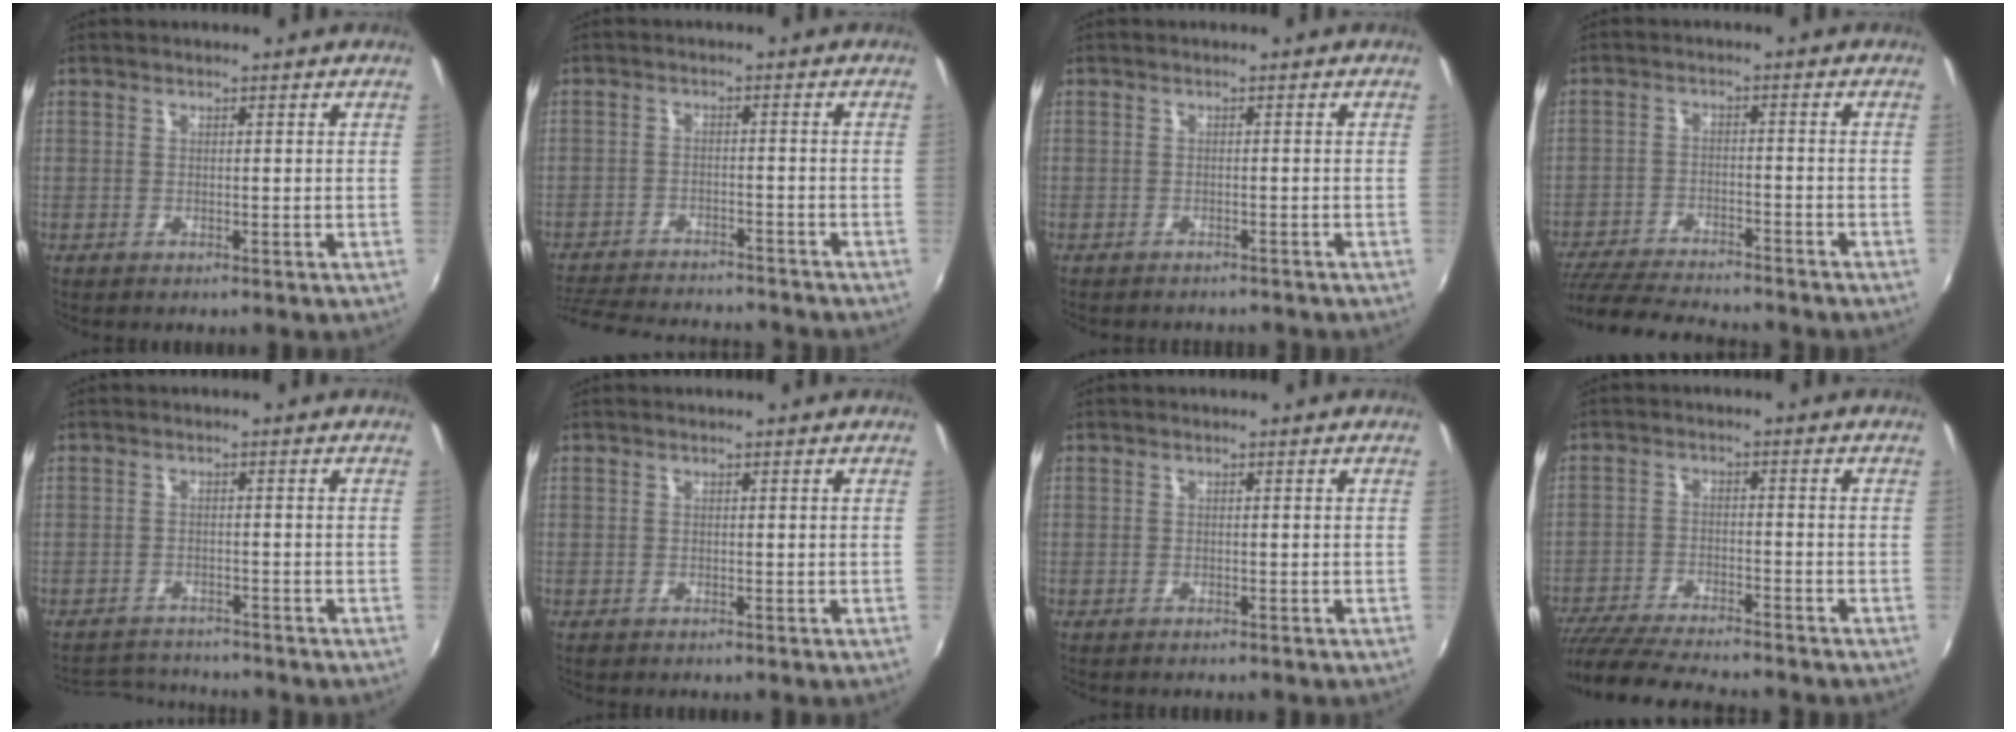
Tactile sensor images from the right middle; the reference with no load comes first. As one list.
[{"total": 16.4, "force": [-14.5, 4.1, 6.4], "torque": [-0.141, -0.010, -0.210]}, {"total": 3.6, "force": [-3.3, 1.0, 1.1], "torque": [-0.028, -0.011, -0.046]}, {"total": 15.8, "force": [-13.9, 3.0, 6.9], "torque": [-0.152, -0.025, -0.221]}, {"total": 5.7, "force": [-5.5, 1.2, 0.6], "torque": [-0.029, 0.005, -0.092]}, {"total": 0.0}, {"total": 0.6, "force": [-0.5, 0.2, 0.2], "torque": [-0.005, -0.002, -0.008]}, {"total": 14.8, "force": [-13.1, 2.1, 6.6], "torque": [-0.147, -0.029, -0.219]}]